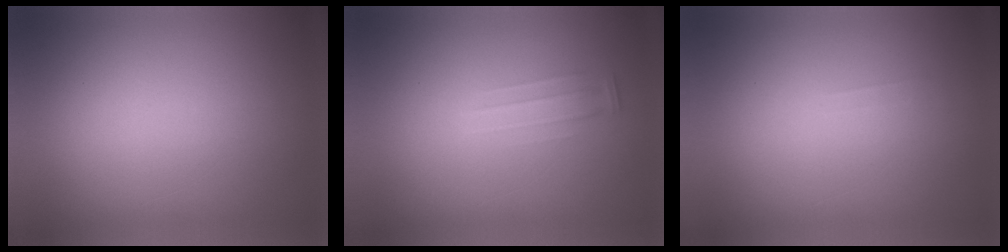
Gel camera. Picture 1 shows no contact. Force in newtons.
{"total": 1.3}
{"total": 1.1}